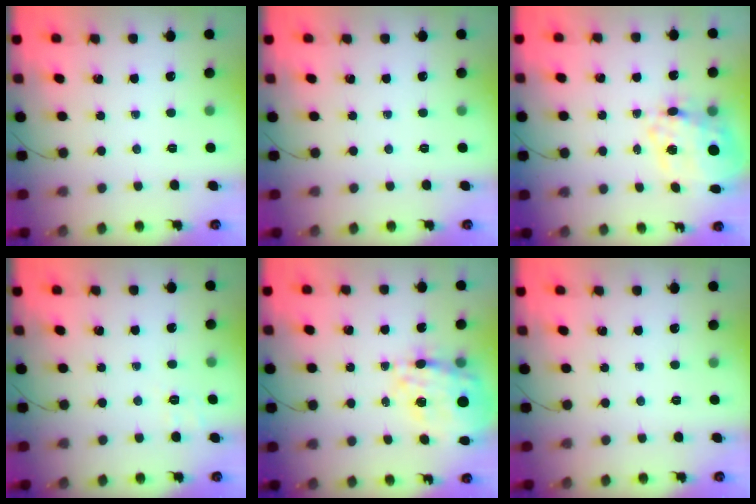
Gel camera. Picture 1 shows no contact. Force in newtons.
{"total": 0.0}
{"total": 17.0, "press": 16.6, "slide": 3.6}
{"total": 2.4, "press": 1.7, "slide": 1.7}
{"total": 21.8, "press": 21.3, "slide": 4.7}
{"total": 0.0}